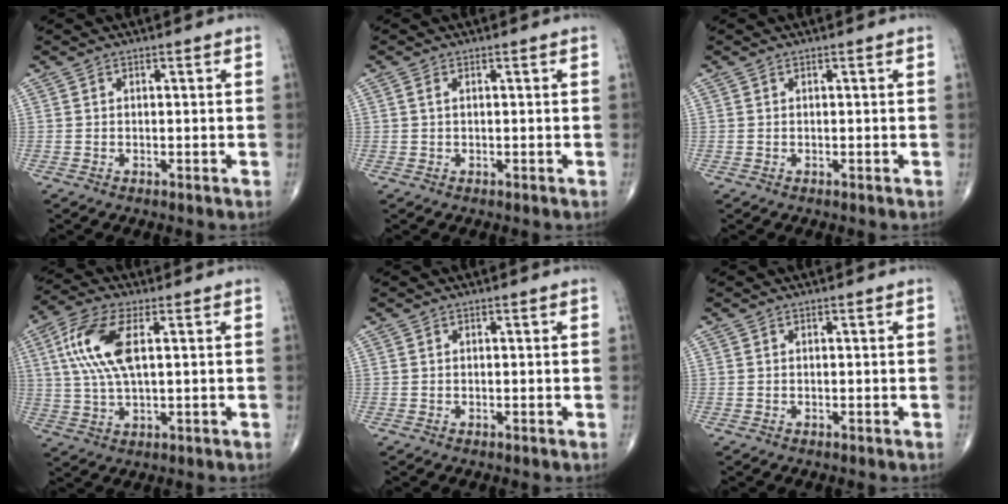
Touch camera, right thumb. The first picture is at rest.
{"total": 0.9, "force": [0.3, 0.4, 0.8], "torque": [-0.020, 0.008, 0.006]}
{"total": 0.0}
{"total": 11.7, "force": [2.9, 4.7, 10.3], "torque": [-0.232, 0.006, 0.057]}
{"total": 0.0}
{"total": 0.0}